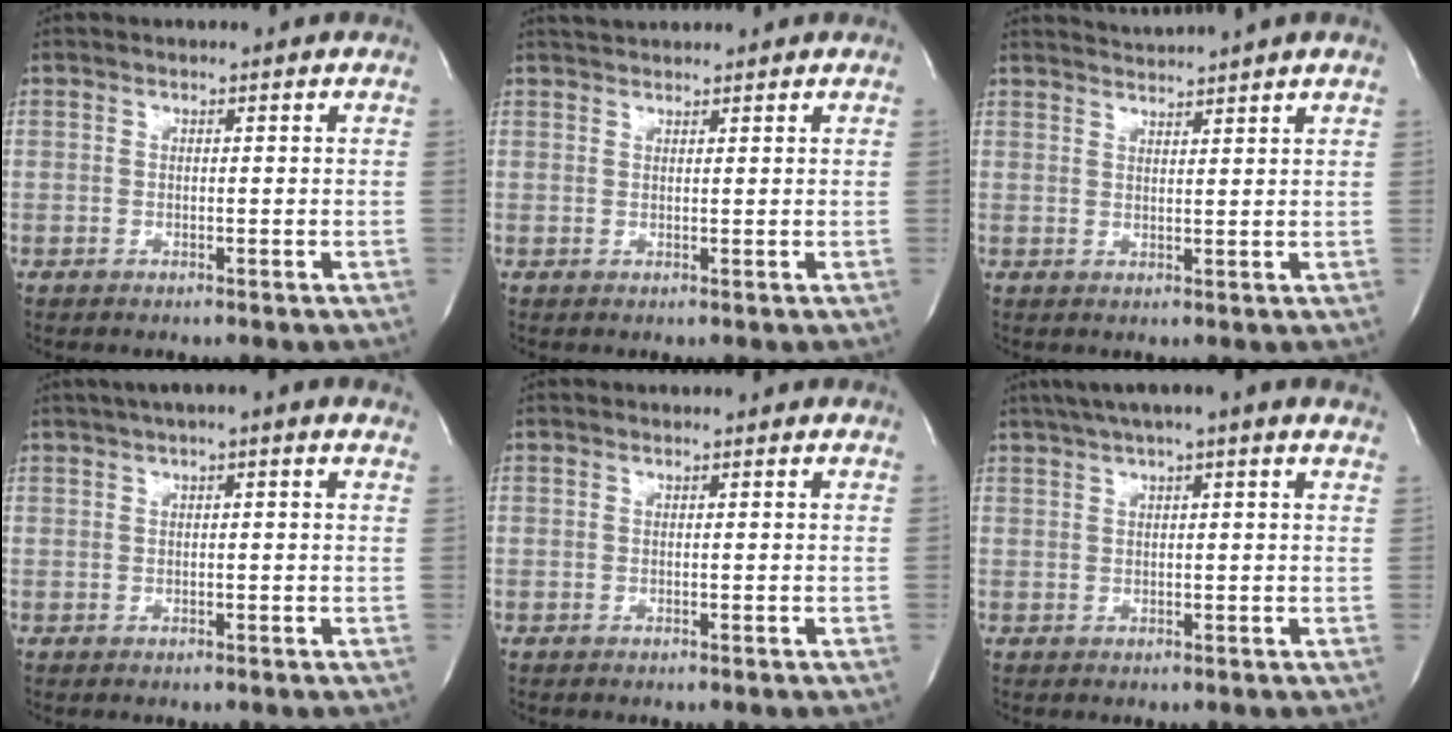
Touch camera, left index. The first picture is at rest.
{"total": 2.7, "force": [2.7, 0.1, 0.5], "torque": [-0.012, 0.021, 0.050]}
{"total": 4.0, "force": [3.6, -1.7, 0.6], "torque": [-0.010, -0.003, 0.059]}
{"total": 5.0, "force": [3.0, 0.4, 4.0], "torque": [-0.064, 0.029, 0.041]}
{"total": 0.0}
{"total": 8.7, "force": [6.3, 0.4, 6.1], "torque": [-0.102, 0.038, 0.084]}